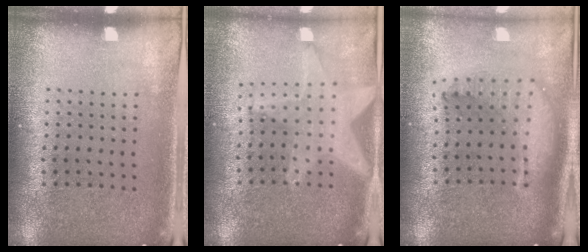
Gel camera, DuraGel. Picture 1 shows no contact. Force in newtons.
{"total": 2.1, "press": 1.7, "slide": 1.2}
{"total": 2.2, "press": 1.7, "slide": 1.4}